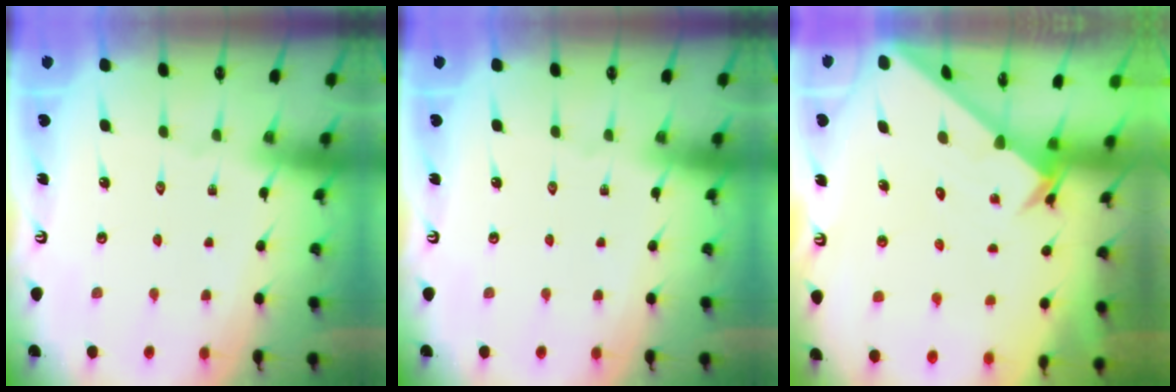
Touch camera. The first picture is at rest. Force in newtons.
{"total": 0.0}
{"total": 1.8, "press": 1.8, "slide": 0.1}